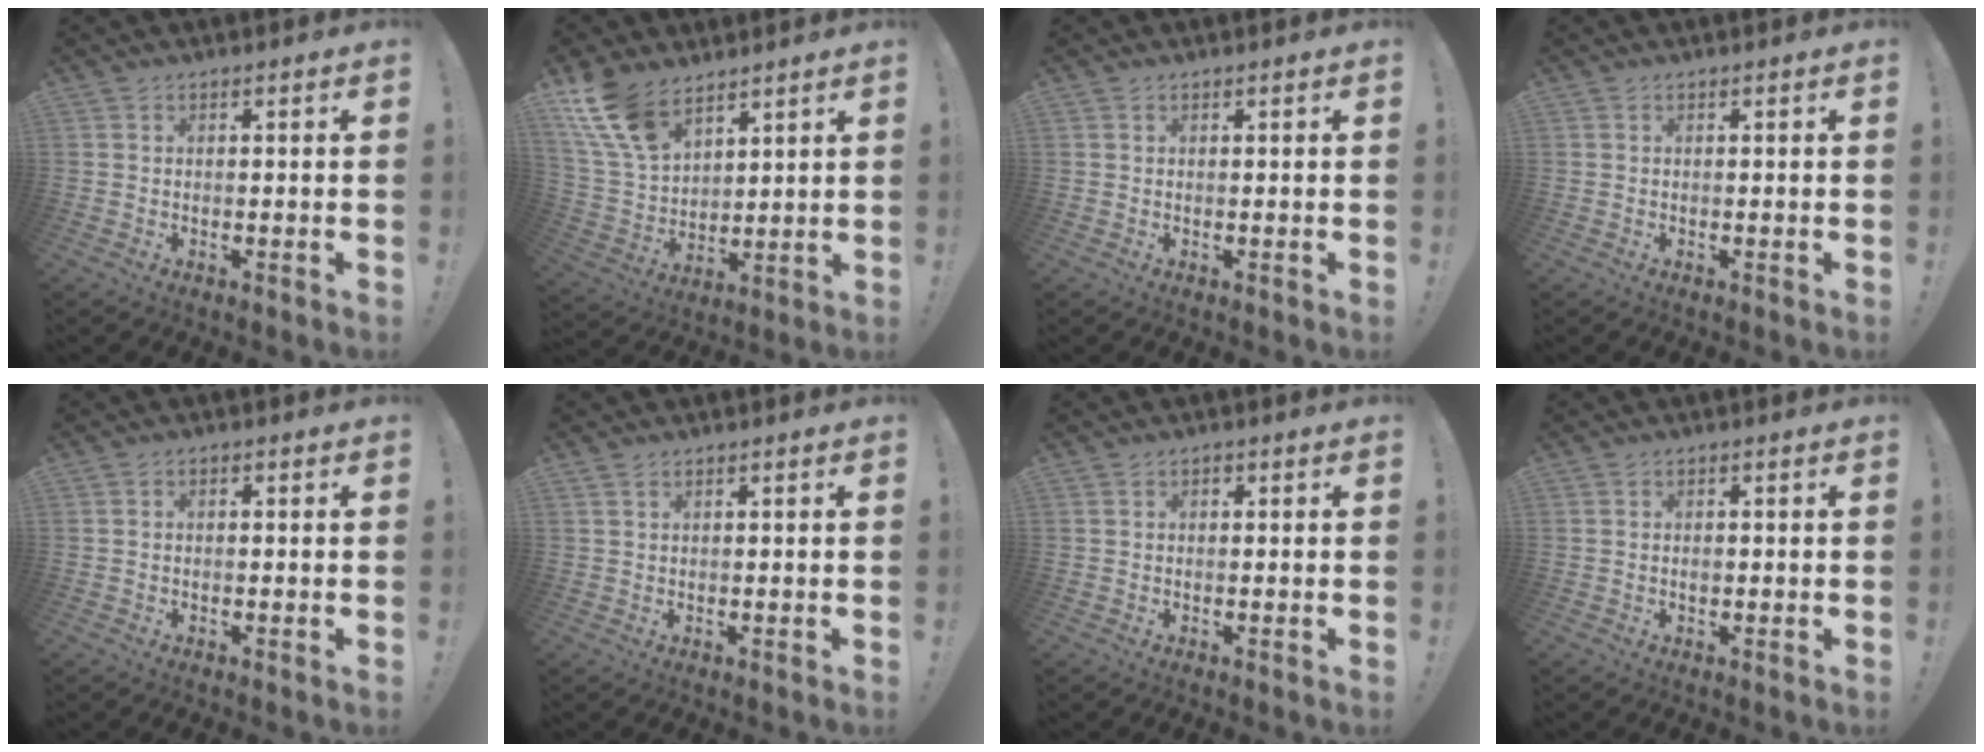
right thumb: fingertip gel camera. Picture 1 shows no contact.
{"total": 14.2, "force": [9.7, 7.5, 7.2], "torque": [-0.173, -0.051, 0.188]}
{"total": 0.0}
{"total": 0.0}
{"total": 1.0, "force": [-0.7, 0.4, 0.5], "torque": [-0.013, 0.006, -0.012]}
{"total": 0.9, "force": [0.7, 0.4, 0.4], "torque": [-0.004, -0.002, 0.012]}
{"total": 0.7, "force": [-0.3, 0.6, 0.2], "torque": [0.001, 0.000, -0.006]}
{"total": 0.9, "force": [-0.1, 0.7, 0.6], "torque": [-0.005, 0.000, -0.004]}